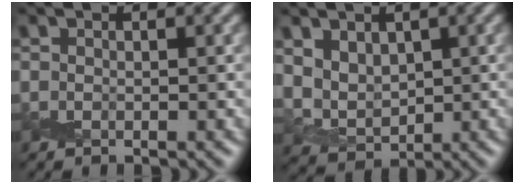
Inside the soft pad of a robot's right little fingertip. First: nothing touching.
{"total": 3.3, "force": [1.2, 2.5, 1.8], "torque": [-0.042, -0.011, 0.026]}